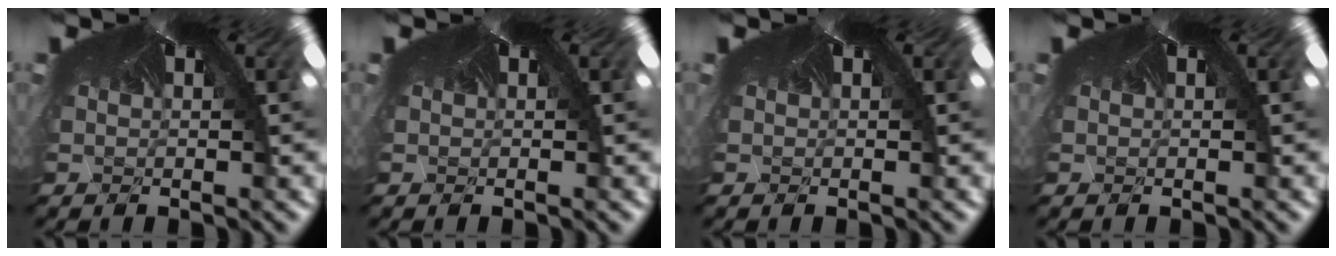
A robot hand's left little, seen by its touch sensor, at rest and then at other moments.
{"total": 0.0}
{"total": 0.0}
{"total": 0.0}